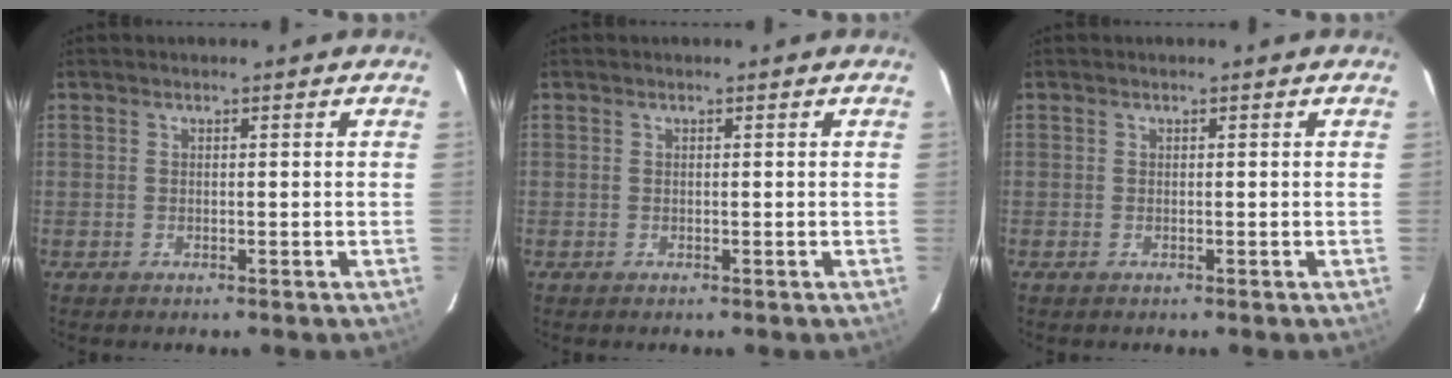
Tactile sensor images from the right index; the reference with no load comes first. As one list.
[{"total": 0.0}, {"total": 0.0}]